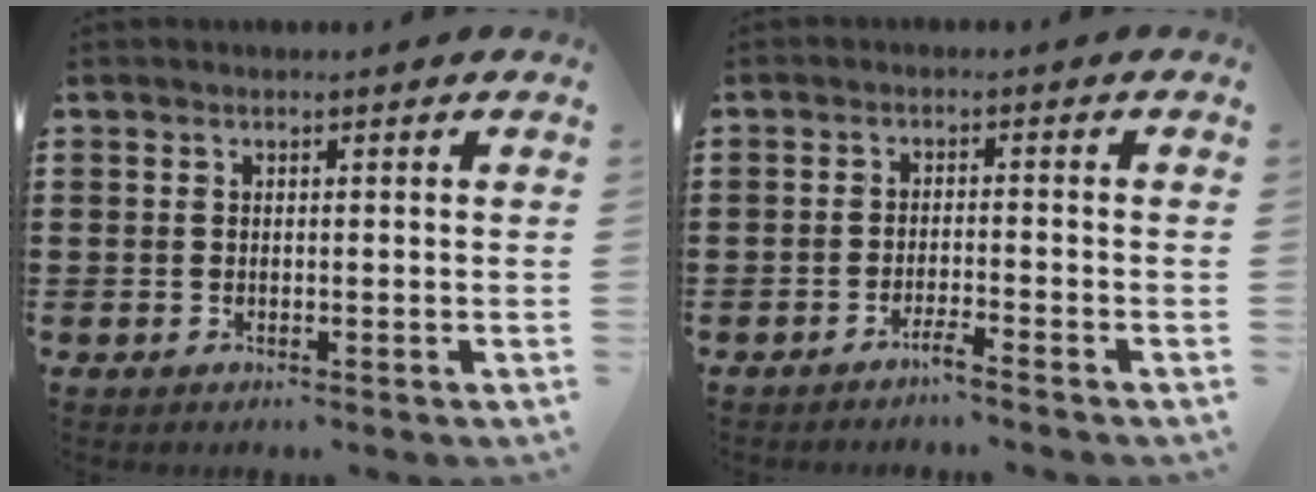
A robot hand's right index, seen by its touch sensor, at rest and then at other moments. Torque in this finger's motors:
{"motor_torque": [-0.12, 0.17, 0.00, 0.00]}